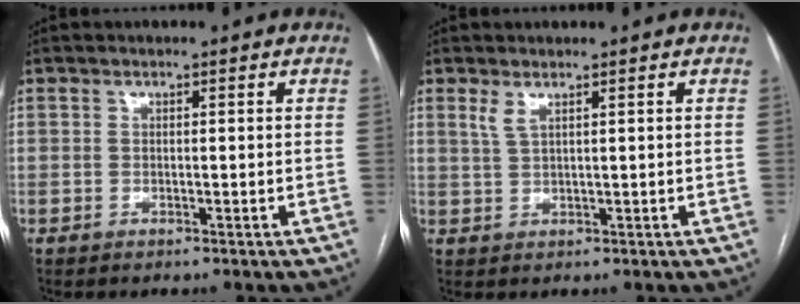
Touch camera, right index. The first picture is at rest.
{"total": 2.0, "force": [1.3, 0.3, 1.5], "torque": [-0.041, 0.002, 0.031]}